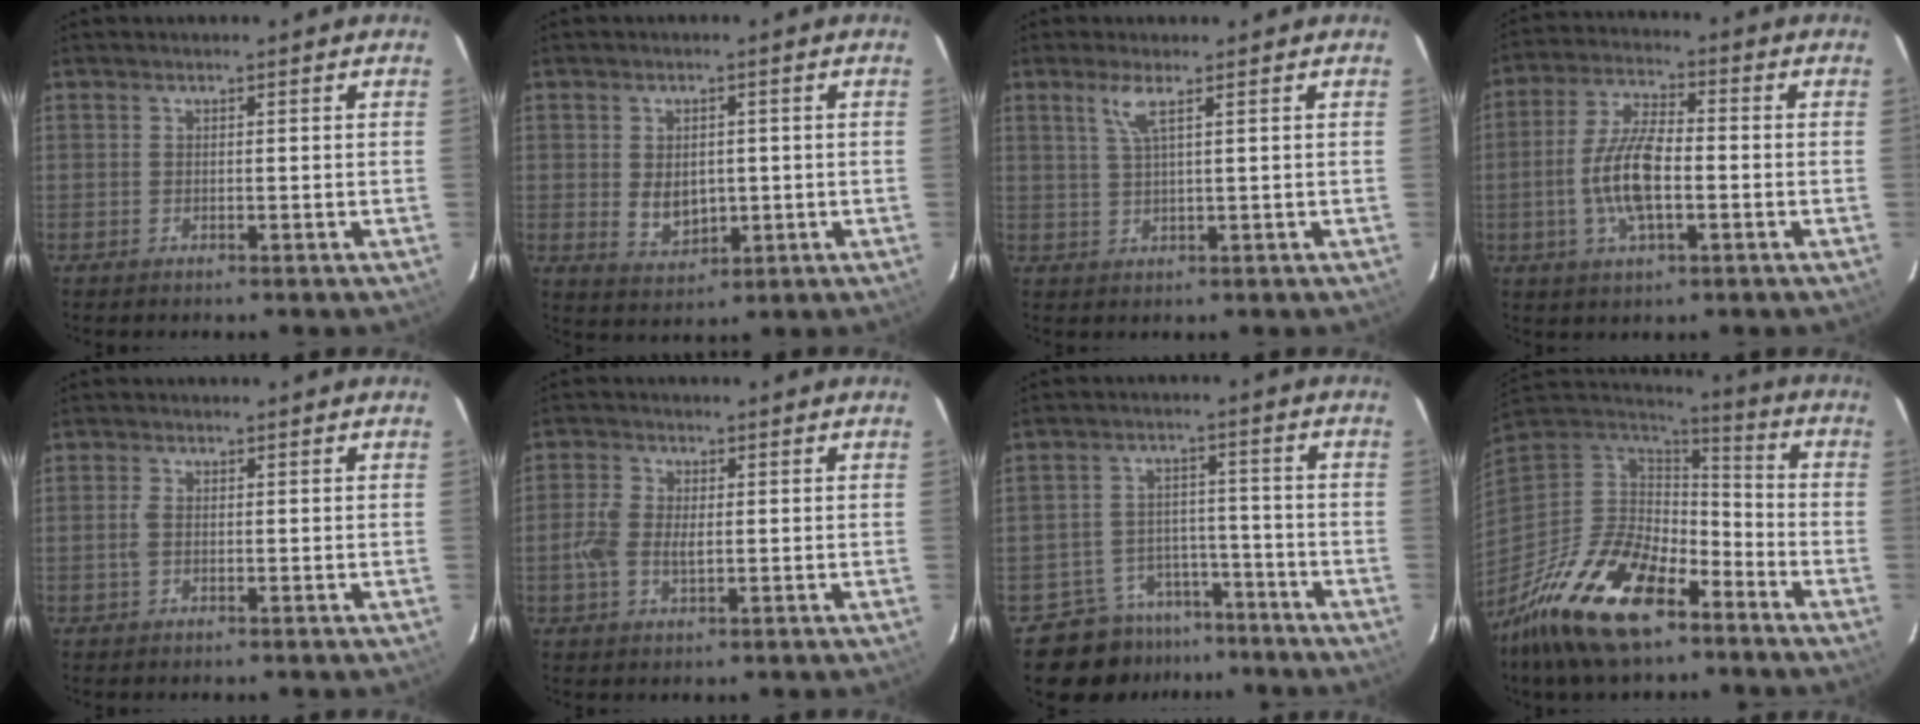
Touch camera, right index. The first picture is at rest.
{"total": 5.8, "force": [-0.2, 4.3, 3.9], "torque": [-0.070, -0.005, 0.008]}
{"total": 3.2, "force": [1.7, -0.1, 2.8], "torque": [-0.060, 0.000, 0.038]}
{"total": 10.8, "force": [-2.2, 4.0, 9.7], "torque": [-0.200, 0.004, -0.044]}
{"total": 1.7, "force": [-0.2, 1.0, 1.4], "torque": [-0.032, 0.001, -0.004]}
{"total": 5.1, "force": [-0.5, 2.9, 4.1], "torque": [-0.094, 0.004, -0.014]}
{"total": 8.6, "force": [-6.7, 5.3, 0.7], "torque": [-0.022, 0.030, -0.092]}
{"total": 21.9, "force": [-13.4, 10.0, 14.0], "torque": [-0.287, -0.026, -0.240]}